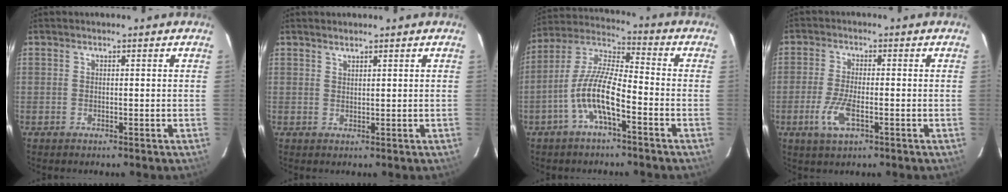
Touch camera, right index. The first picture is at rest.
{"total": 1.3, "force": [1.2, 0.1, 0.4], "torque": [-0.008, 0.001, 0.021]}
{"total": 10.7, "force": [-4.6, 2.5, 9.3], "torque": [-0.198, 0.008, -0.093]}
{"total": 6.1, "force": [-2.5, 1.9, 5.2], "torque": [-0.119, -0.008, -0.049]}